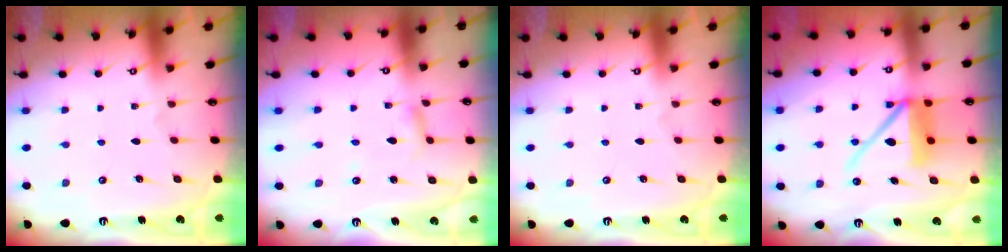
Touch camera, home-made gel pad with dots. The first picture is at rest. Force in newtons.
{"total": 2.7, "press": 2.7, "slide": 0.2}
{"total": 0.0}
{"total": 12.3, "press": 12.2, "slide": 1.6}